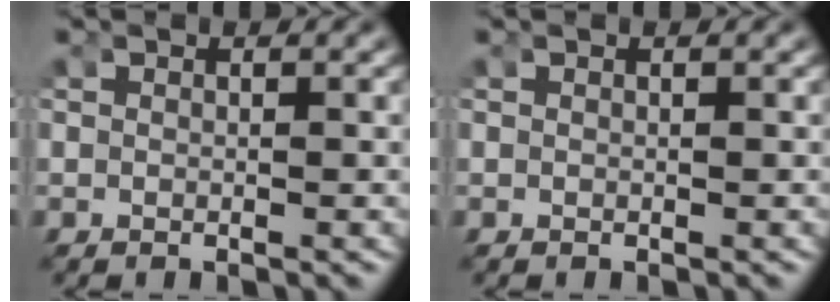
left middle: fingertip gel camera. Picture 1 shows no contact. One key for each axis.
{"total": 0.0}